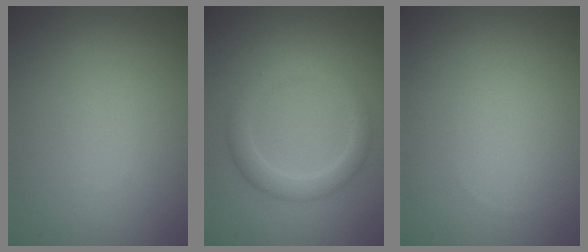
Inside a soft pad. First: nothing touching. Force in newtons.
{"total": 2.7, "press": 2.7, "slide": 0.2}
{"total": 0.0}